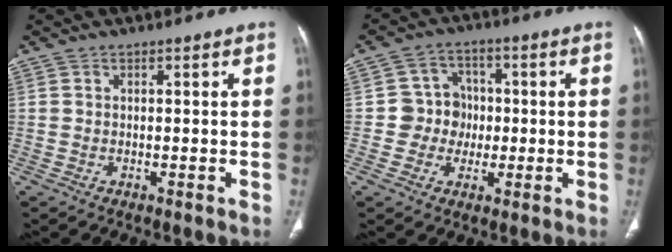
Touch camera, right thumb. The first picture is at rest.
{"total": 6.9, "force": [-0.7, 6.6, 1.8], "torque": [0.018, 0.020, -0.019]}